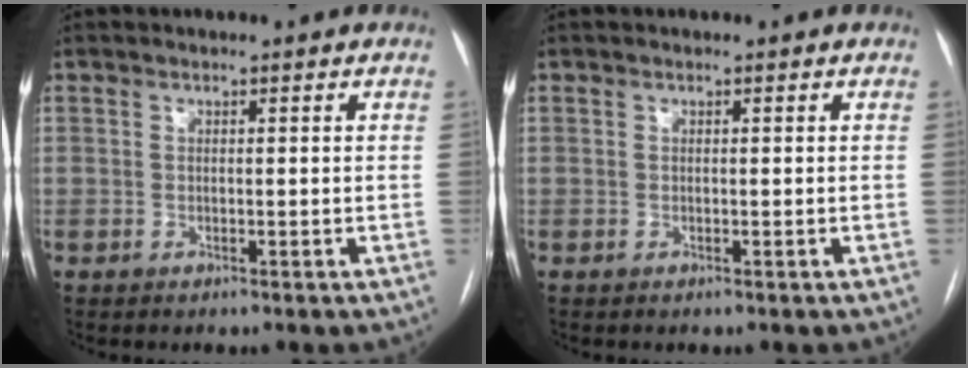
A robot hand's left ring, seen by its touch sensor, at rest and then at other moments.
{"total": 0.0}